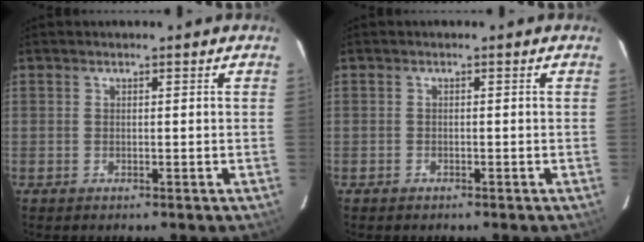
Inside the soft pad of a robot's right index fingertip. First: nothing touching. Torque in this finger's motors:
{"motor_torque": [-0.07, 0.04, 0.06, -0.01]}